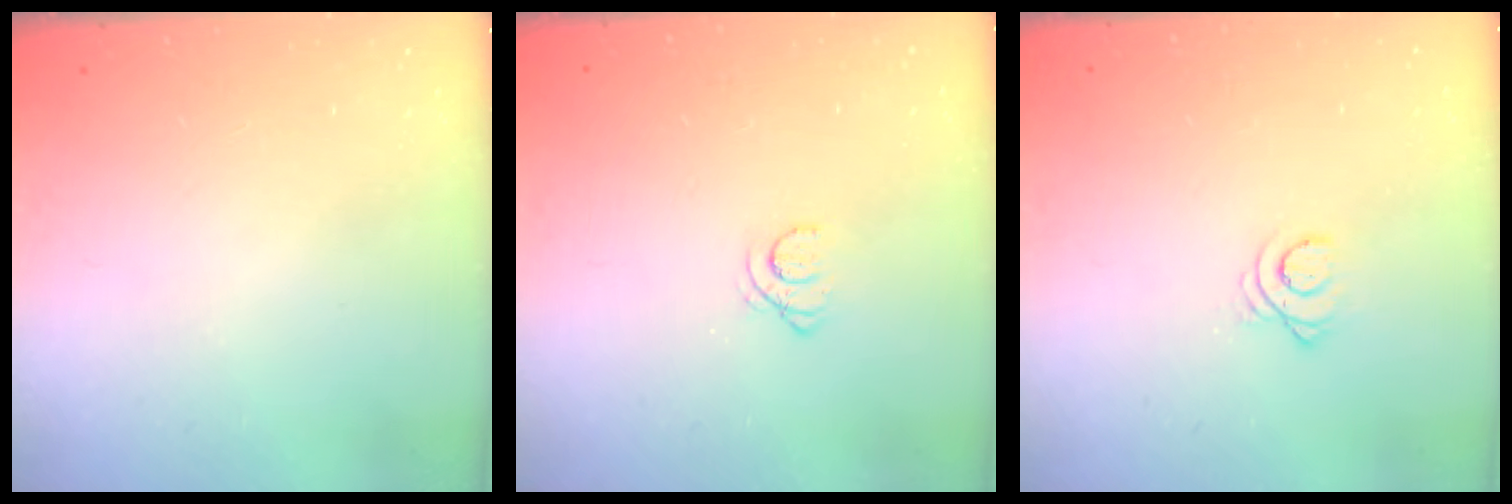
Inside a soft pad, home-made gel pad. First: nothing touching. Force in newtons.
{"total": 1.5, "press": 1.5, "slide": 0.2}
{"total": 2.7, "press": 2.7, "slide": 0.3}